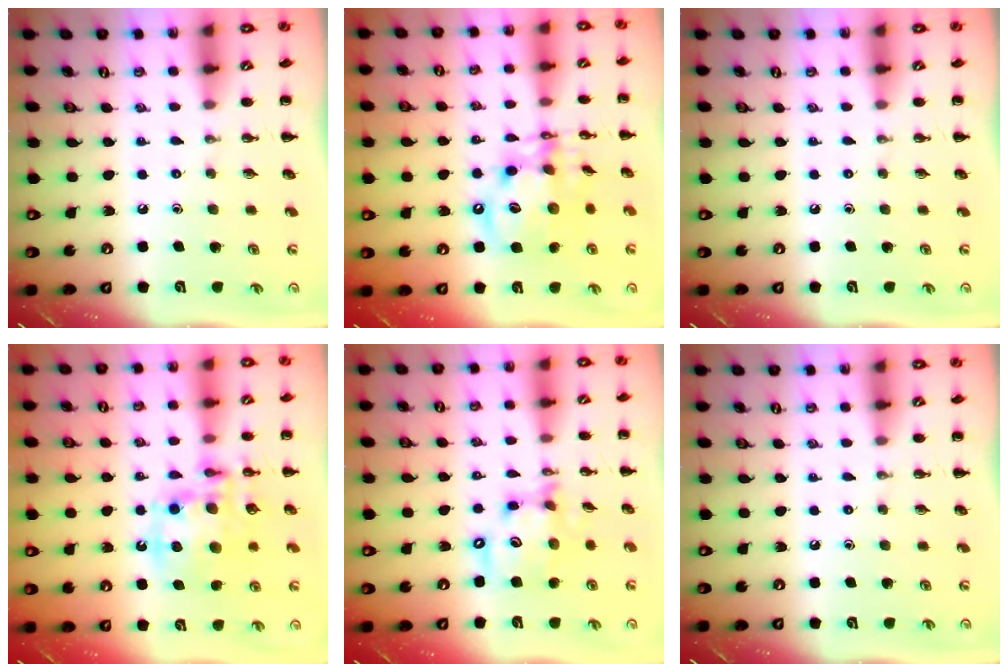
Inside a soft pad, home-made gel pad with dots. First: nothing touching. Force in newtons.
{"total": 13.2, "press": 12.9, "slide": 2.4}
{"total": 0.0}
{"total": 14.6, "press": 14.3, "slide": 3.1}
{"total": 14.4, "press": 14.0, "slide": 3.1}
{"total": 0.0}